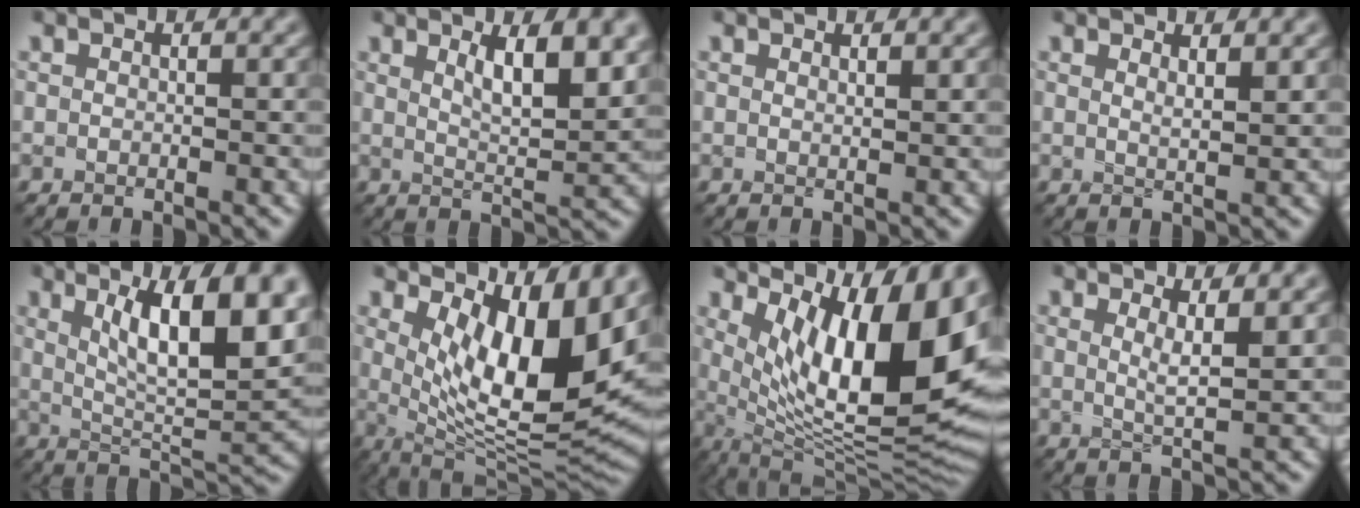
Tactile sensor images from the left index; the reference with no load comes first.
{"total": 6.4, "force": [2.5, 2.0, 5.5], "torque": [-0.081, -0.003, 0.042]}
{"total": 0.8, "force": [0.7, 0.1, 0.3], "torque": [-0.004, 0.000, 0.013]}
{"total": 1.7, "force": [1.2, 0.5, 1.1], "torque": [-0.010, -0.001, 0.018]}
{"total": 10.9, "force": [3.6, 3.5, 9.7], "torque": [-0.142, -0.005, 0.065]}
{"total": 11.5, "force": [3.1, 4.3, 10.2], "torque": [-0.156, -0.021, 0.059]}
{"total": 14.3, "force": [4.3, 5.0, 12.7], "torque": [-0.175, -0.013, 0.077]}
{"total": 2.7, "force": [1.2, 0.7, 2.3], "torque": [-0.033, -0.009, 0.021]}